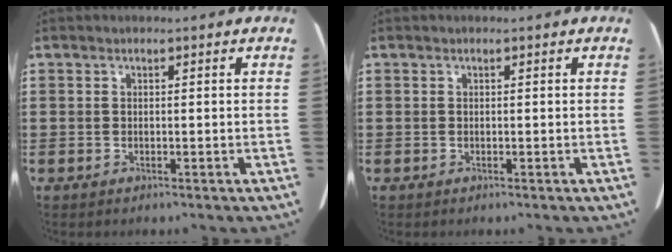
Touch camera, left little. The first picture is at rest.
{"total": 0.0}